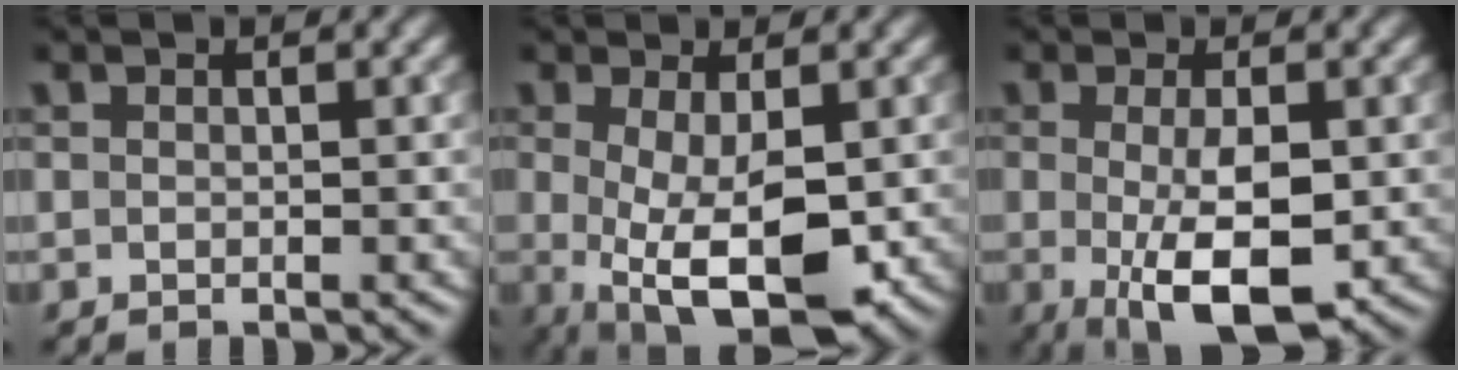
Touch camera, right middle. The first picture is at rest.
{"total": 7.6, "force": [-1.2, 3.0, 6.9], "torque": [-0.133, -0.018, -0.013]}
{"total": 6.2, "force": [-1.0, 2.0, 5.8], "torque": [-0.098, -0.013, -0.012]}